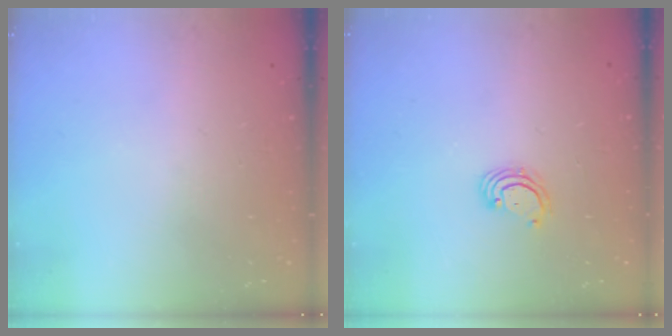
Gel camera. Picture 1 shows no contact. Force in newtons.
{"total": 3.2, "press": 3.2, "slide": 0.3}